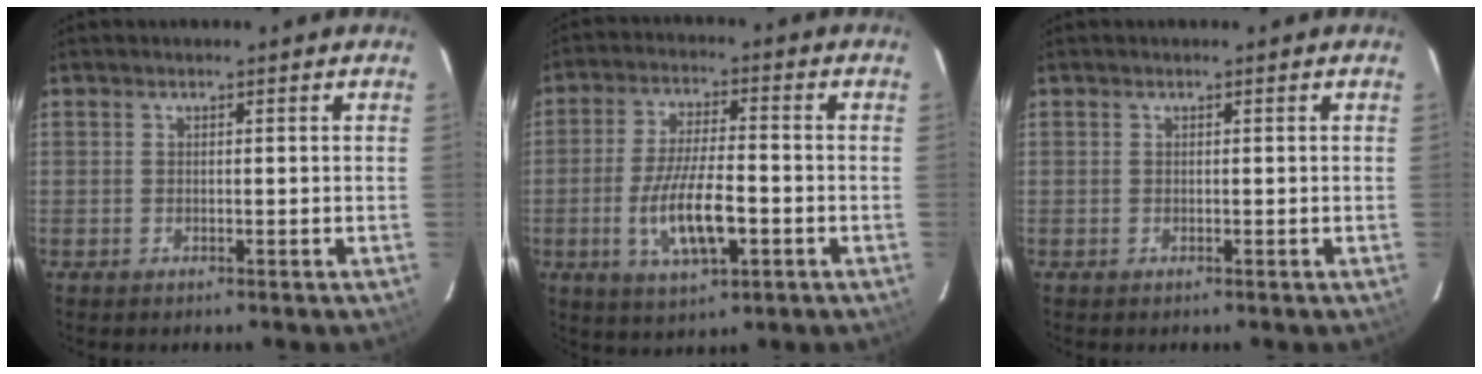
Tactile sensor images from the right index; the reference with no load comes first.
{"total": 11.1, "force": [-3.4, 3.3, 10.1], "torque": [-0.199, -0.010, -0.058]}
{"total": 0.0}